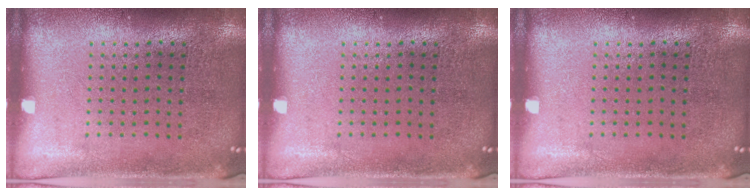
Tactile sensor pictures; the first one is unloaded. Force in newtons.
{"total": 0.0}
{"total": 0.0}